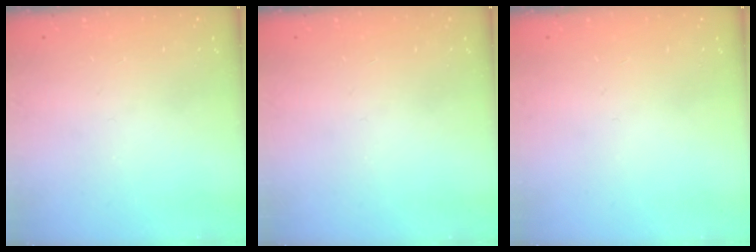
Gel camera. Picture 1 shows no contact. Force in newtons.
{"total": 0.0}
{"total": 0.0}